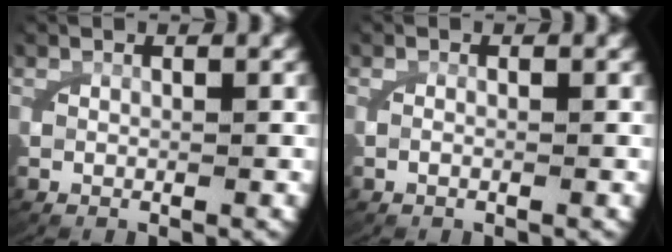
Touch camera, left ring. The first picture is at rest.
{"total": 0.6, "force": [-0.2, 0.1, 0.5], "torque": [-0.016, -0.004, -0.003]}